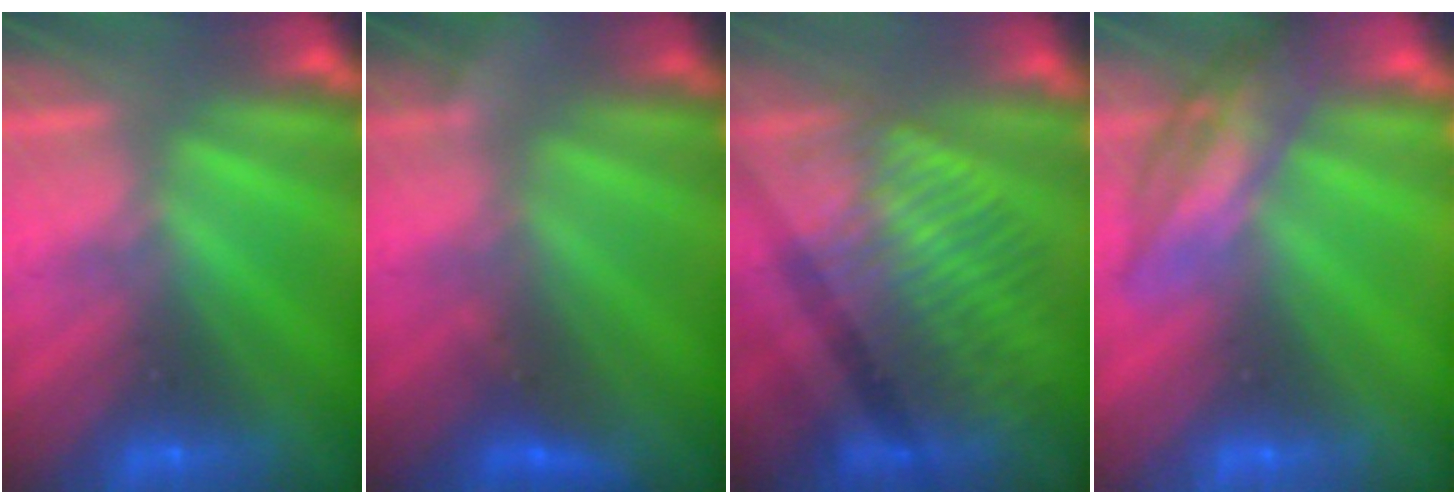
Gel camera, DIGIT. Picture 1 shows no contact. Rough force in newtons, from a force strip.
{"total": 2.9}
{"total": 3.3}
{"total": 2.4}